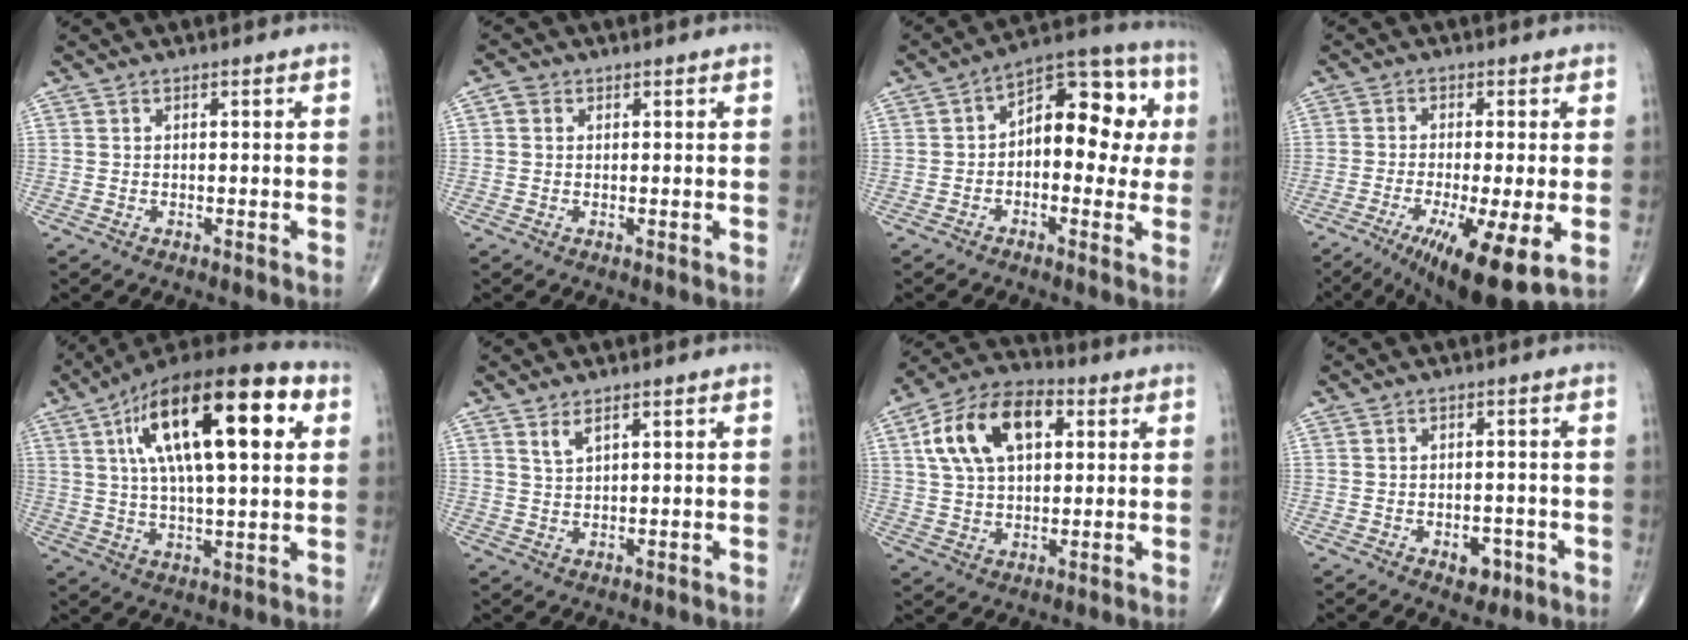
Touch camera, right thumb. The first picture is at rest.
{"total": 1.7, "force": [0.4, 1.5, 0.7], "torque": [-0.008, 0.003, 0.003]}
{"total": 14.2, "force": [1.0, 8.3, 11.5], "torque": [-0.111, 0.041, 0.002]}
{"total": 12.9, "force": [-4.8, 2.4, 11.8], "torque": [-0.193, -0.019, -0.073]}
{"total": 24.8, "force": [8.0, 9.0, 21.8], "torque": [-0.356, 0.011, 0.121]}
{"total": 2.5, "force": [1.7, 0.9, 1.7], "torque": [-0.033, -0.007, 0.037]}
{"total": 15.8, "force": [4.8, 9.3, 11.9], "torque": [-0.201, 0.014, 0.081]}
{"total": 3.7, "force": [-1.7, 2.3, 2.4], "torque": [-0.016, 0.005, -0.019]}